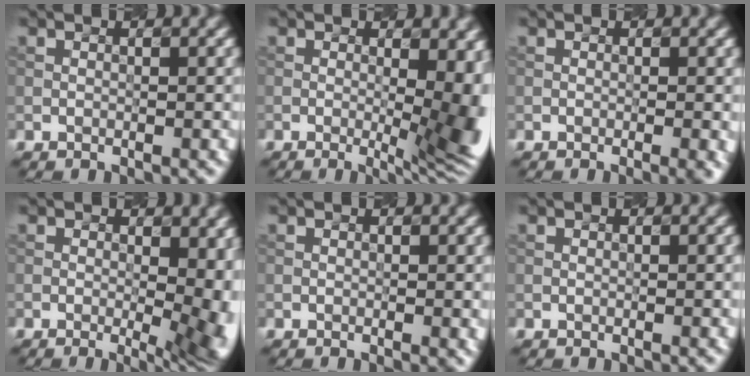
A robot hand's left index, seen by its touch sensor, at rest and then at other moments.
{"total": 11.5, "force": [-0.6, 4.4, 10.6], "torque": [-0.090, 0.019, 0.004]}
{"total": 2.3, "force": [-0.6, 0.8, 2.1], "torque": [-0.012, 0.014, -0.004]}
{"total": 11.7, "force": [-0.5, 5.4, 10.4], "torque": [-0.080, 0.031, 0.005]}
{"total": 1.1, "force": [-0.2, 0.3, 1.0], "torque": [-0.009, 0.008, 0.000]}
{"total": 0.0}